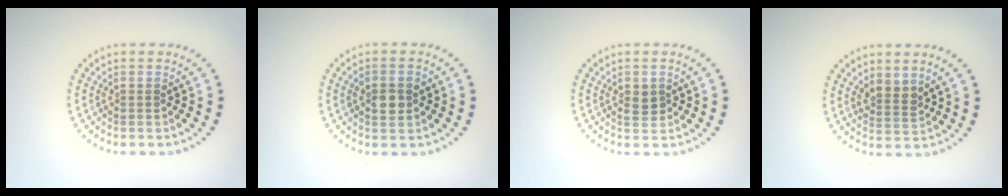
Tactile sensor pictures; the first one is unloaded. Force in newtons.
{"total": 2.5, "press": 2.5, "slide": 0.3}
{"total": 1.5, "press": 1.5, "slide": 0.2}
{"total": 2.0, "press": 1.7, "slide": 1.2}